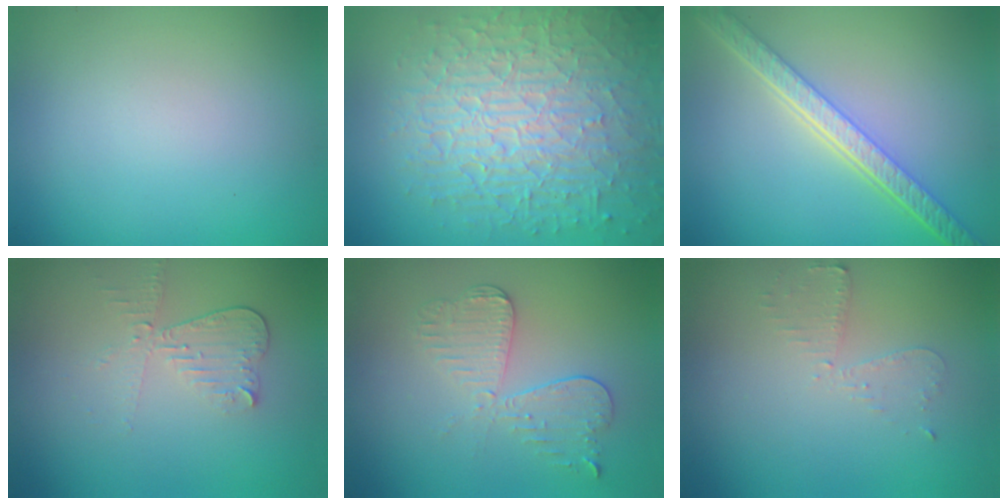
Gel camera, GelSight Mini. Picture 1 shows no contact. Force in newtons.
{"total": 10.5, "press": 6.7, "slide": 8.1}
{"total": 5.6, "press": 4.3, "slide": 3.6}
{"total": 2.8, "press": 2.5, "slide": 1.3}
{"total": 3.7, "press": 3.1, "slide": 1.9}
{"total": 1.9, "press": 1.9, "slide": 0.4}